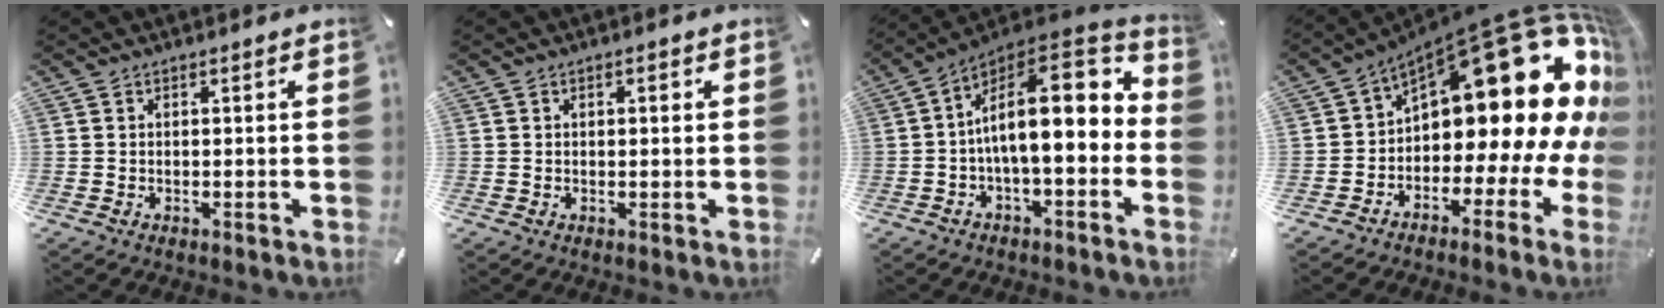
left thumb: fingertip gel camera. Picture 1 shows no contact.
{"total": 1.0, "force": [0.1, 0.5, 0.9], "torque": [-0.018, 0.003, 0.001]}
{"total": 17.1, "force": [1.4, 7.6, 15.3], "torque": [-0.242, -0.030, 0.020]}
{"total": 23.0, "force": [9.1, 12.0, 17.4], "torque": [-0.245, -0.089, 0.166]}